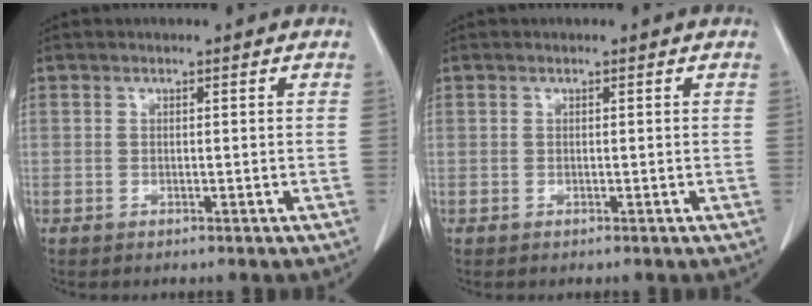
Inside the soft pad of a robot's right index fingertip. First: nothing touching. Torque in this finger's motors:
{"motor_torque": [0.00, 0.00, 0.00, 0.00]}